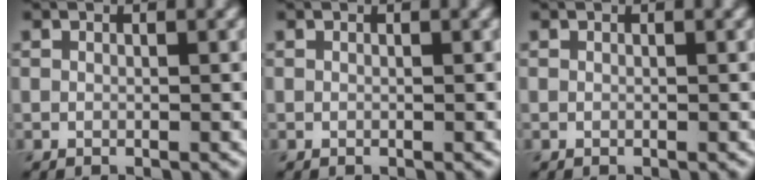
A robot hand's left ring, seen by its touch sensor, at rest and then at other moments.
{"total": 0.0}
{"total": 0.0}